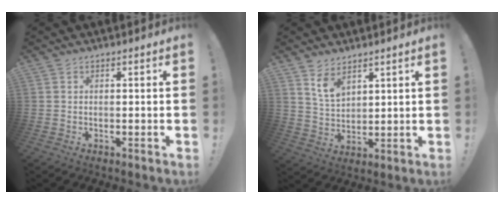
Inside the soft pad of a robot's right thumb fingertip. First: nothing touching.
{"total": 7.0, "force": [5.1, 3.5, 3.2], "torque": [-0.056, -0.031, 0.094]}